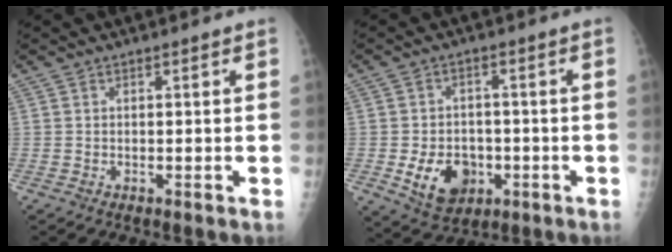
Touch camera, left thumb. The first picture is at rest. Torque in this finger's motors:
{"motor_torque": [1.01, 1.18, 1.11, 0.17, 0.08]}